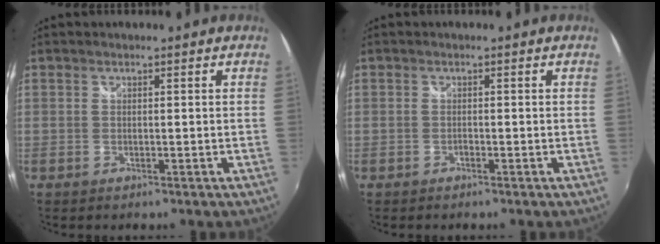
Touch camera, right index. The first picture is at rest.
{"total": 0.6, "force": [-0.5, 0.2, 0.2], "torque": [-0.004, -0.001, -0.010]}